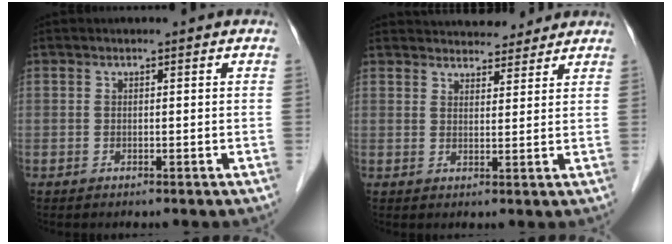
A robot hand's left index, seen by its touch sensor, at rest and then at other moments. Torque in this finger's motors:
{"motor_torque": [1.06, -1.08, 0.41, 0.09]}